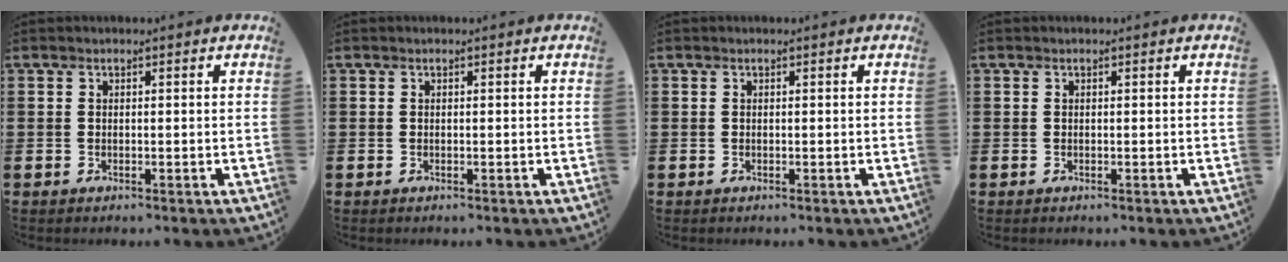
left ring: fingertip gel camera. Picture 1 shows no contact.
{"total": 0.0}
{"total": 0.0}
{"total": 0.0}